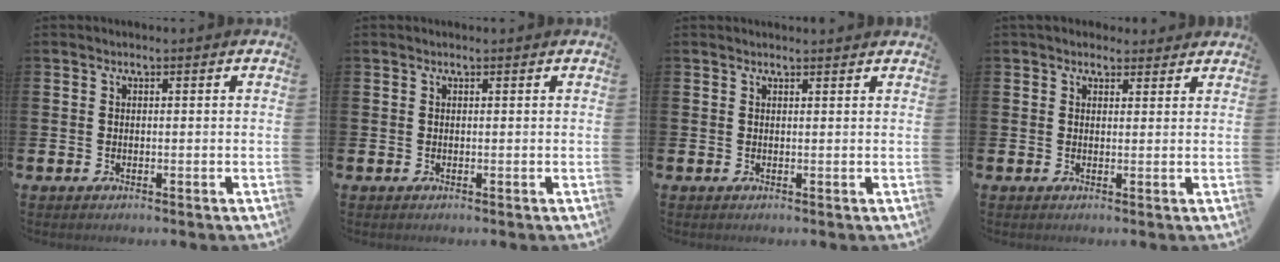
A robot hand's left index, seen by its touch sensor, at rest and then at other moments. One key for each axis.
{"total": 0.0}
{"total": 0.6, "fx": 0.6, "fy": -0.1, "fz": -0.1, "tx": 0.016, "ty": -0.007, "tz": 0.008}
{"total": 2.2, "fx": 2.0, "fy": 0.9, "fz": 0.0, "tx": 0.017, "ty": -0.010, "tz": 0.032}